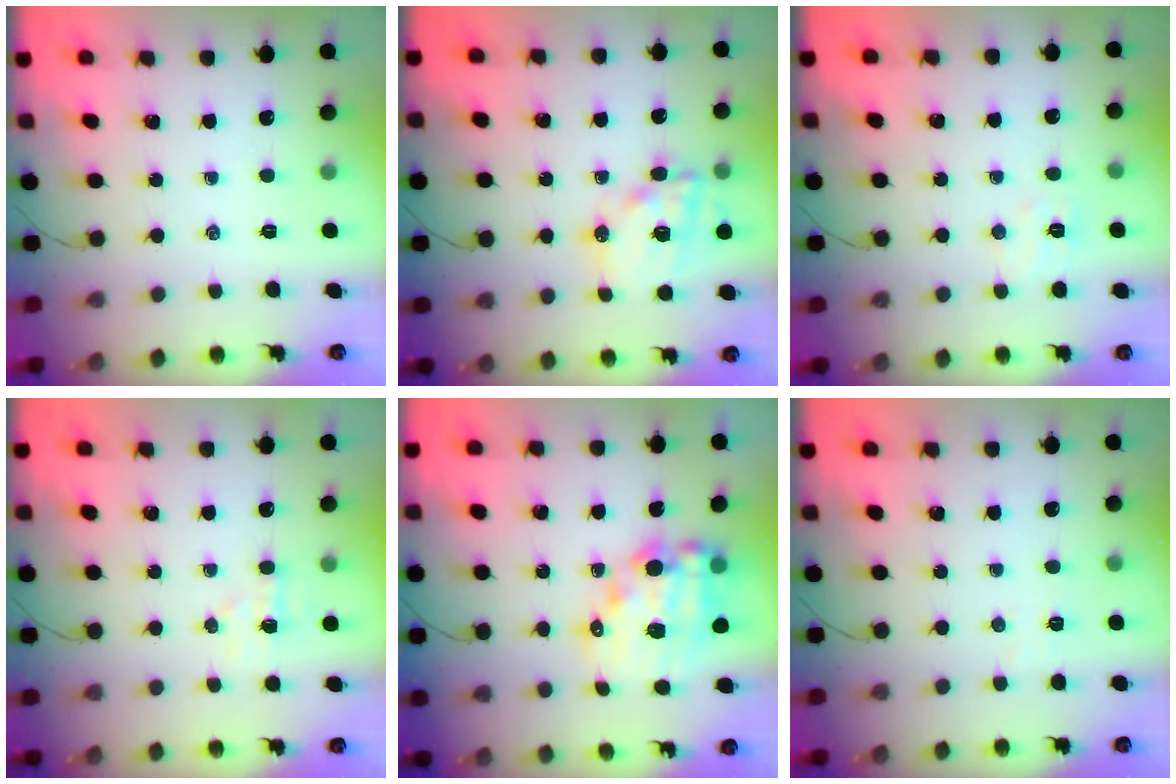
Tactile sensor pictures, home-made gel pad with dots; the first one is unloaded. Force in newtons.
{"total": 15.7, "press": 15.3, "slide": 3.5}
{"total": 5.0, "press": 4.9, "slide": 1.0}
{"total": 4.7, "press": 4.5, "slide": 1.4}
{"total": 14.6, "press": 14.3, "slide": 3.2}
{"total": 2.6, "press": 2.5, "slide": 0.8}